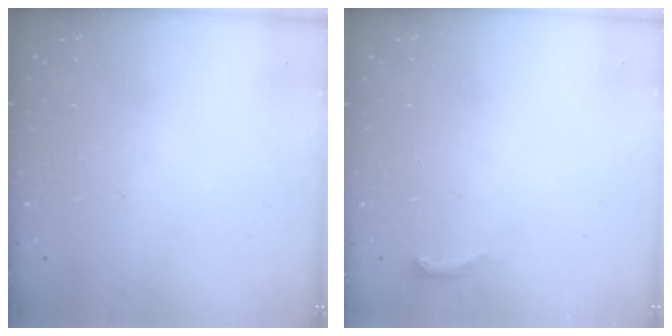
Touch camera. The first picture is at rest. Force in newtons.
{"total": 6.9, "press": 2.8, "slide": 6.3}